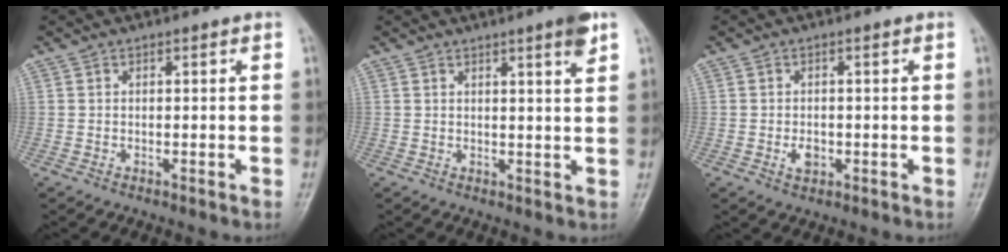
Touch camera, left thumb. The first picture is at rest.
{"total": 4.3, "force": [2.6, 0.3, 3.4], "torque": [-0.040, -0.015, 0.035]}
{"total": 2.6, "force": [-0.7, 1.9, 1.7], "torque": [-0.021, 0.000, -0.010]}